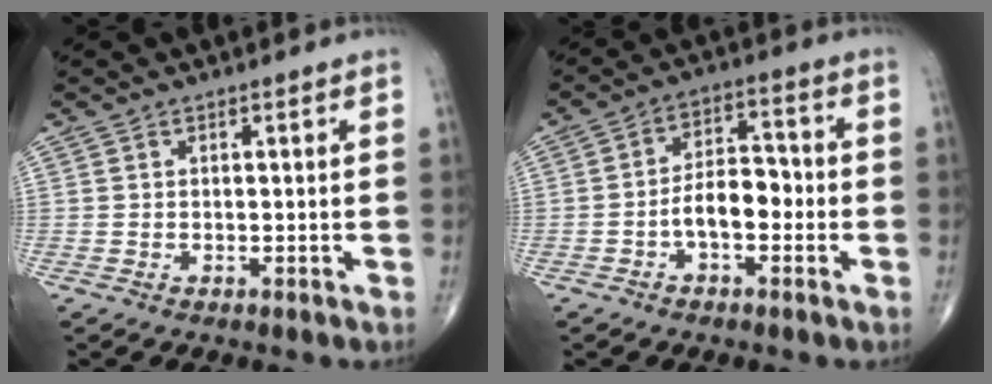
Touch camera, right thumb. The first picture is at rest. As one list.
[{"total": 7.9, "force": [-2.2, 4.3, 6.2], "torque": [-0.090, 0.032, -0.045]}]